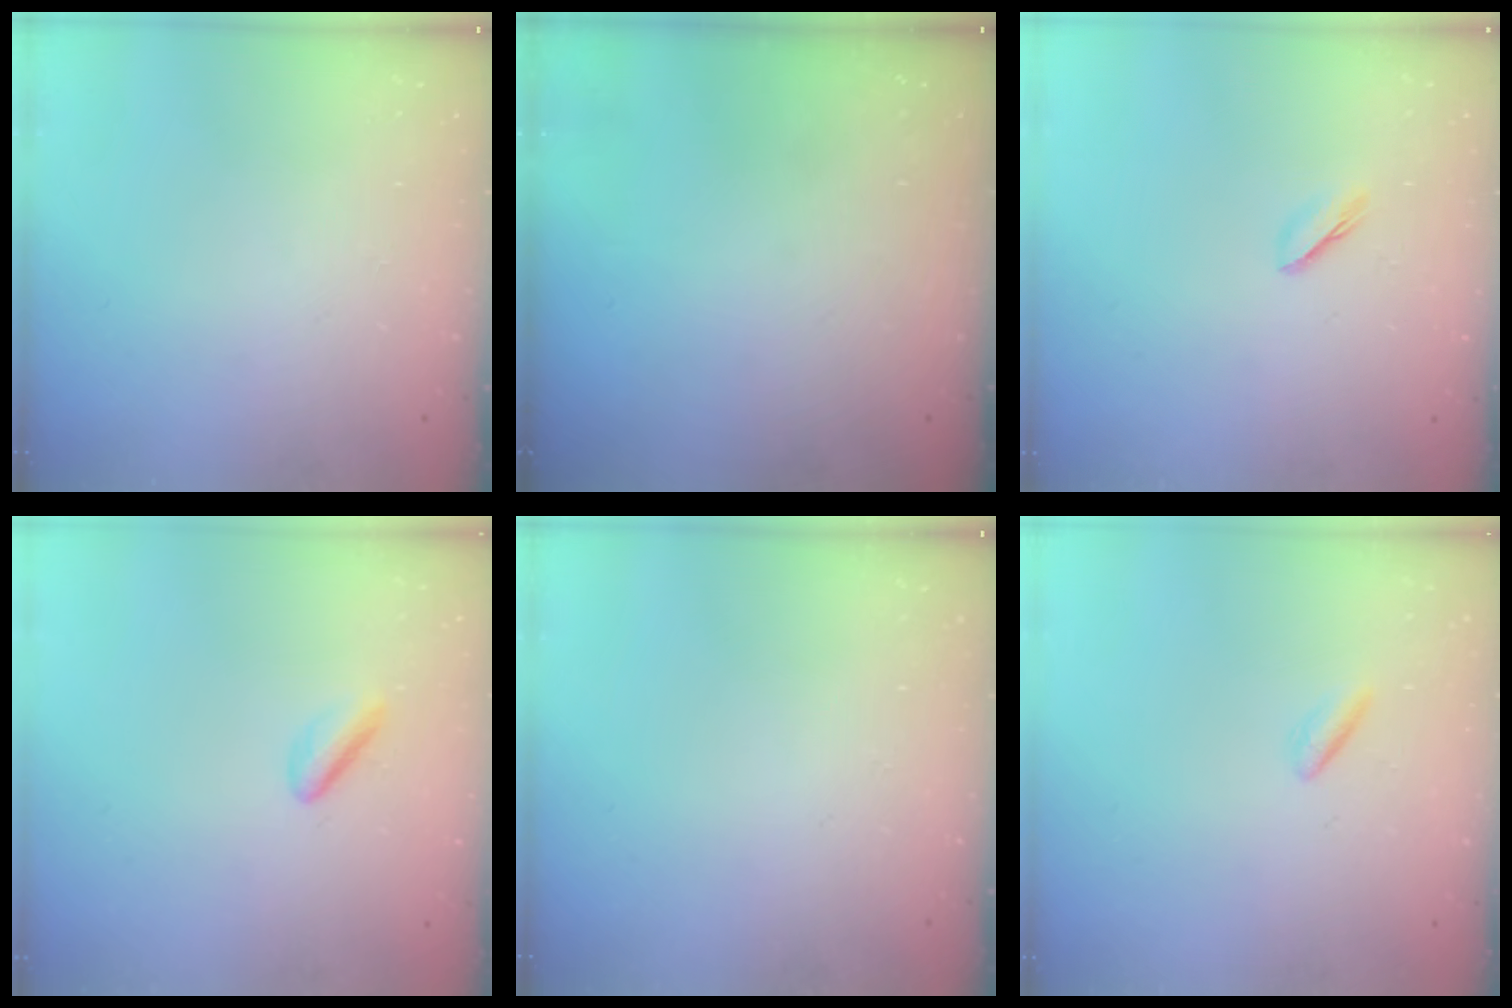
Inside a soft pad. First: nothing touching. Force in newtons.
{"total": 0.0}
{"total": 2.5, "press": 2.4, "slide": 0.8}
{"total": 2.9, "press": 2.8, "slide": 0.8}
{"total": 0.0}
{"total": 0.7, "press": 0.4, "slide": 0.5}